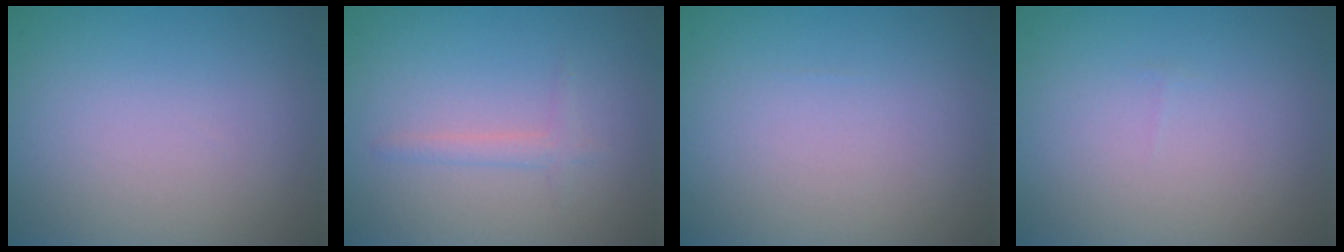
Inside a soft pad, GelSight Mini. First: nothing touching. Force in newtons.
{"total": 1.2, "press": 1.2, "slide": 0.0}
{"total": 0.0}
{"total": 0.0}